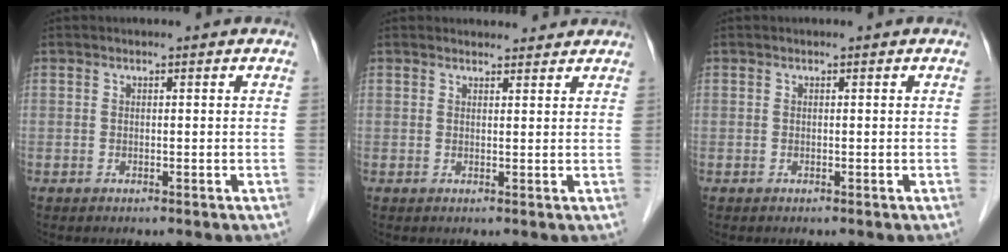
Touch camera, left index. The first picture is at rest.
{"total": 4.2, "force": [4.0, 1.1, 0.5], "torque": [-0.006, 0.013, 0.049]}
{"total": 0.0}